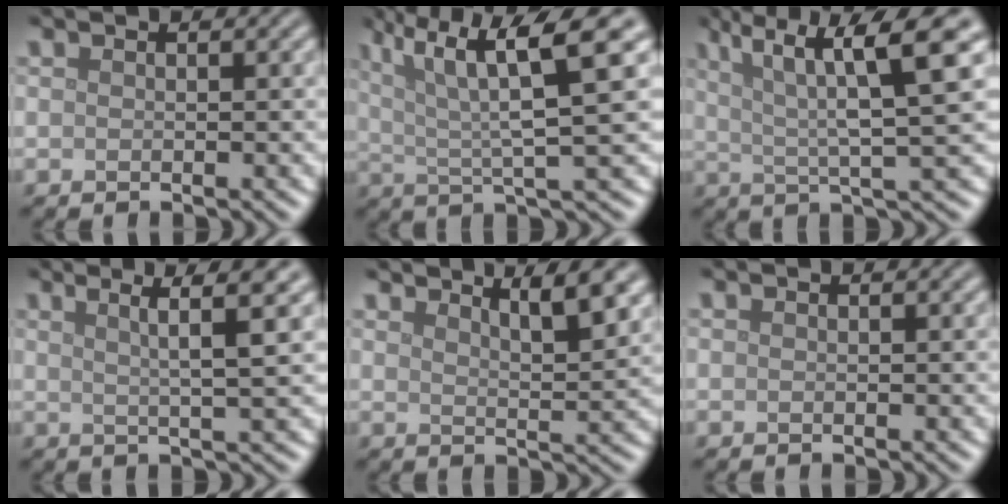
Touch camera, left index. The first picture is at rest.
{"total": 9.3, "force": [4.1, 1.8, 8.1], "torque": [-0.132, 0.017, 0.074]}
{"total": 9.2, "force": [3.7, 1.7, 8.2], "torque": [-0.122, 0.016, 0.063]}
{"total": 5.0, "force": [2.6, 0.6, 4.3], "torque": [-0.065, 0.010, 0.040]}
{"total": 4.5, "force": [3.5, 1.0, 2.6], "torque": [-0.028, 0.004, 0.046]}
{"total": 0.0}